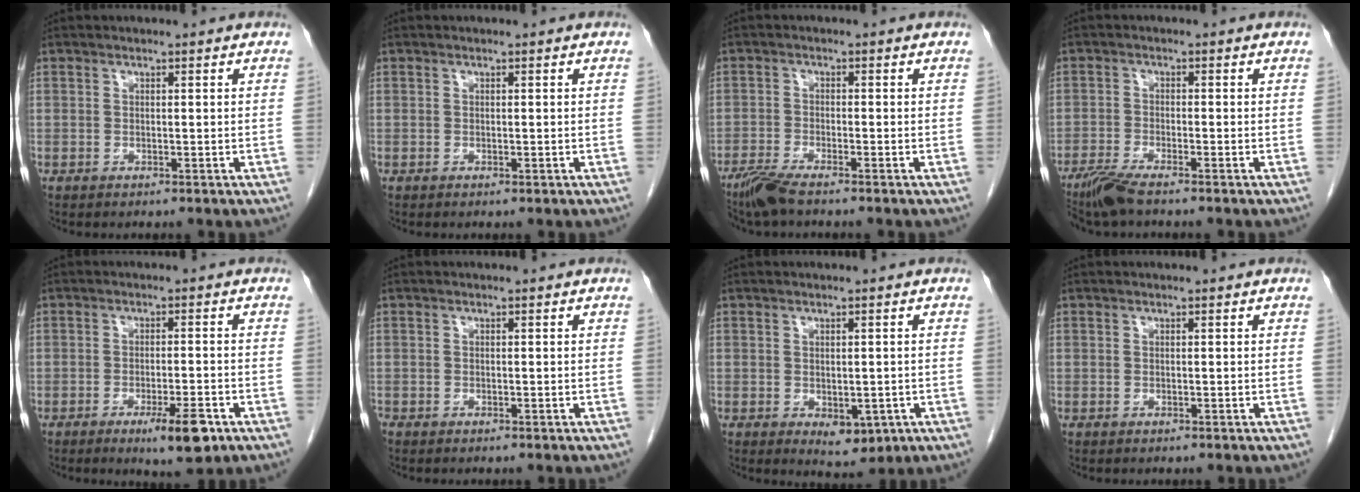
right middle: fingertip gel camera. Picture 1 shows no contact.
{"total": 0.0}
{"total": 4.2, "force": [-3.5, 0.2, 2.4], "torque": [-0.056, -0.013, -0.072]}
{"total": 4.6, "force": [-3.8, 0.2, 2.7], "torque": [-0.059, -0.015, -0.076]}
{"total": 7.0, "force": [-3.6, 1.0, 5.9], "torque": [-0.091, -0.011, -0.049]}
{"total": 0.0}
{"total": 4.1, "force": [-1.3, 2.2, 3.2], "torque": [-0.039, -0.007, -0.004]}
{"total": 0.0}